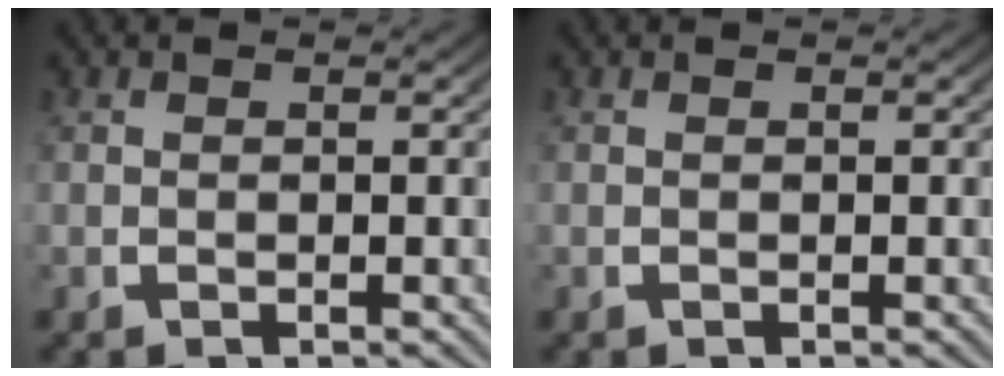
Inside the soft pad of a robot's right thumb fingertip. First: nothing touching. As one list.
[{"total": 0.0}]